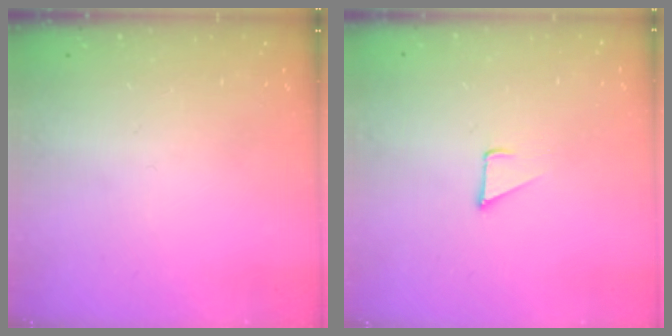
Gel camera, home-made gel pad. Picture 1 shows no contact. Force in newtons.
{"total": 2.8, "press": 2.8, "slide": 0.2}